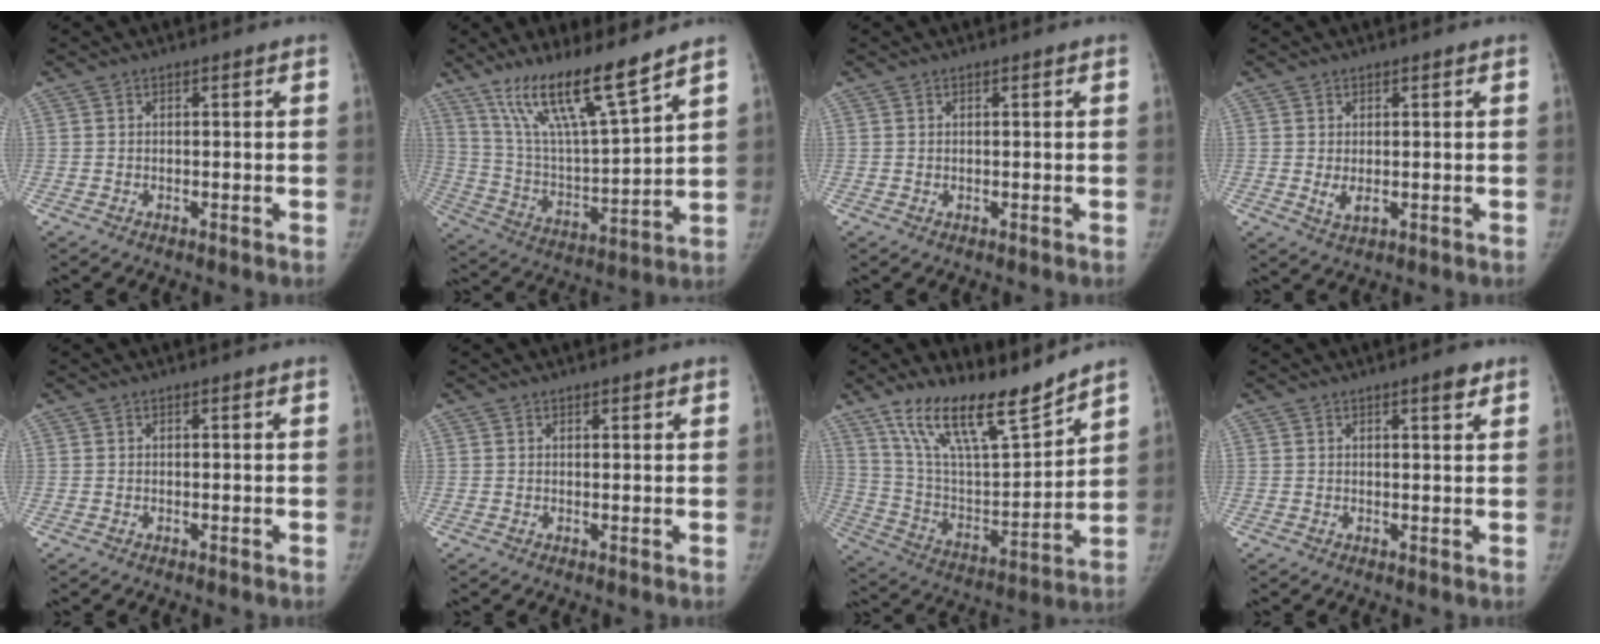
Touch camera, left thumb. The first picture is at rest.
{"total": 17.4, "force": [12.7, 2.4, 11.7], "torque": [-0.195, -0.068, 0.242]}
{"total": 0.6, "force": [0.4, 0.3, 0.3], "torque": [-0.004, -0.003, 0.007]}
{"total": 2.8, "force": [0.5, 1.5, 2.3], "torque": [-0.037, -0.011, 0.016]}
{"total": 0.0}
{"total": 1.5, "force": [1.1, 0.7, 0.7], "torque": [-0.003, -0.005, 0.014]}
{"total": 20.0, "force": [15.2, 5.3, 11.7], "torque": [-0.171, -0.081, 0.278]}
{"total": 2.8, "force": [1.8, 0.7, 2.0], "torque": [-0.022, -0.009, 0.024]}